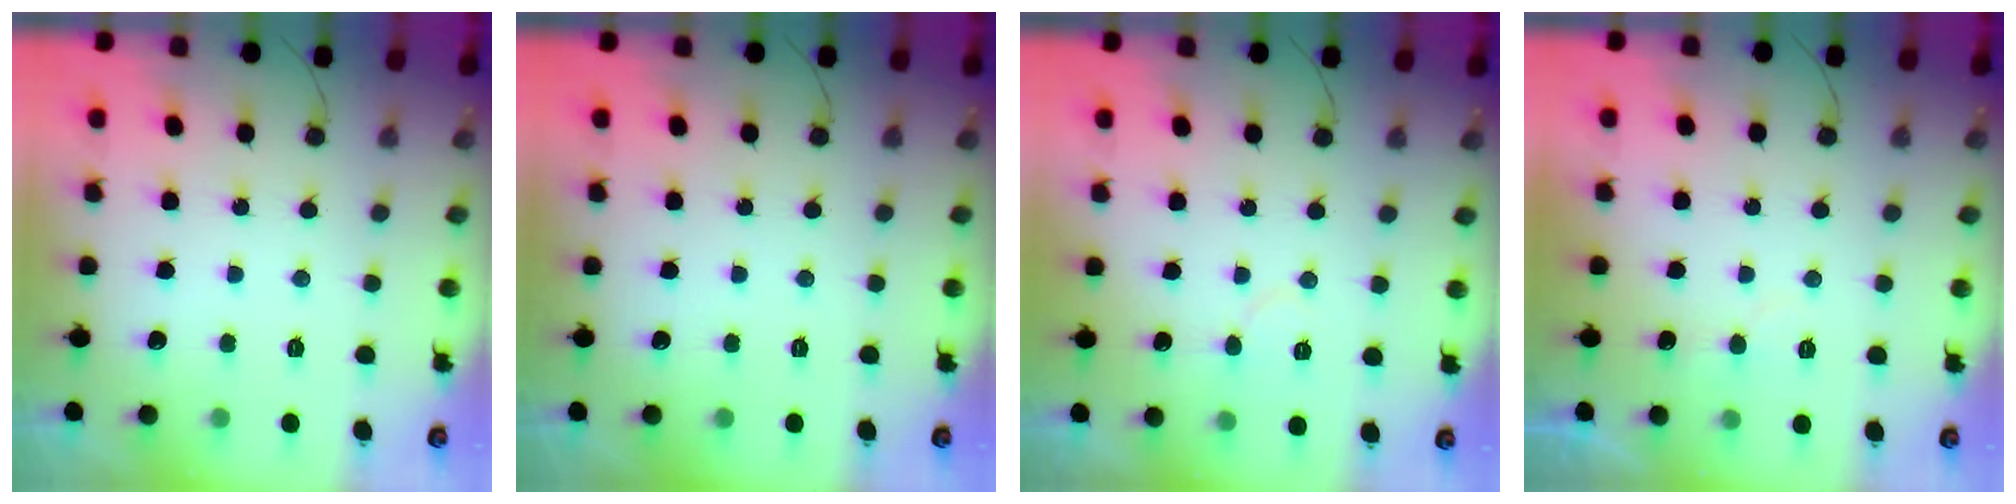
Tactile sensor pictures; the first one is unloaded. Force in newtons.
{"total": 0.0}
{"total": 3.8, "press": 3.7, "slide": 0.4}
{"total": 5.3, "press": 5.3, "slide": 0.3}